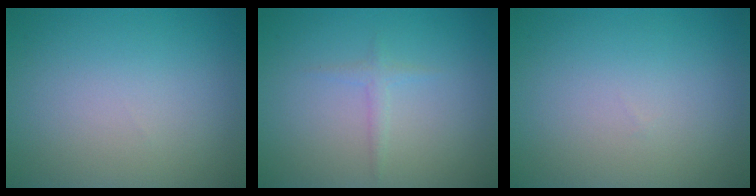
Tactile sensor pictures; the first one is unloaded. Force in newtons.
{"total": 1.0, "press": 1.0, "slide": 0.1}
{"total": 0.0}